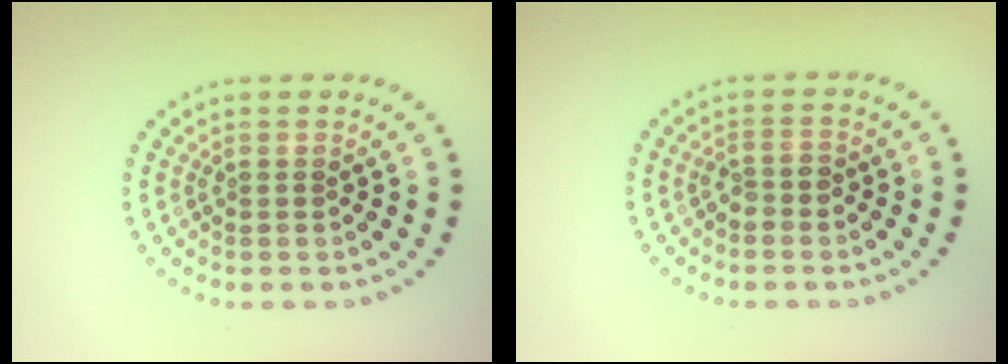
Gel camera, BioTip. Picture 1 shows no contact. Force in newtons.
{"total": 1.4, "press": 1.2, "slide": 0.7}